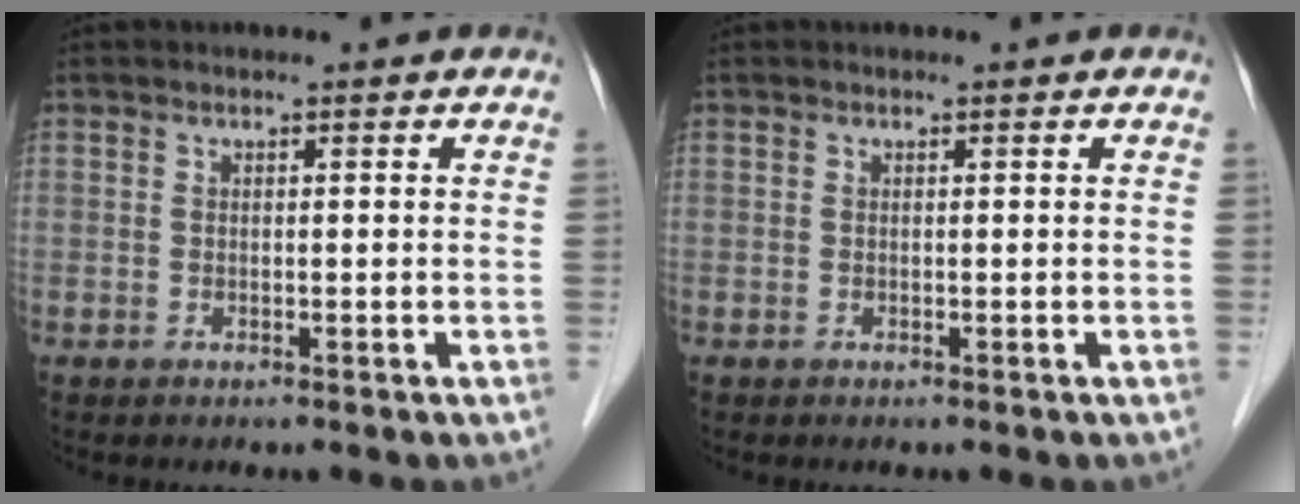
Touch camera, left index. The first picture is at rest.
{"total": 0.0}